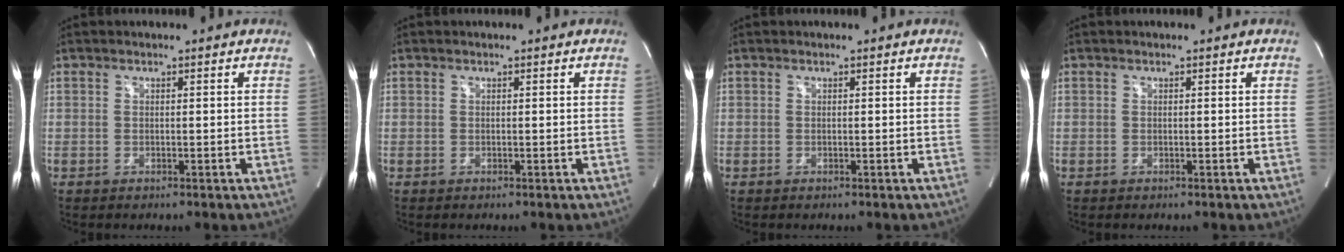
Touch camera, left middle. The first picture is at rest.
{"total": 0.0}
{"total": 0.0}
{"total": 0.0}